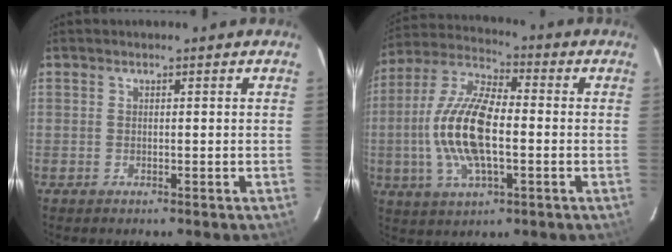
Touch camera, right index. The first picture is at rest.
{"total": 15.7, "force": [-1.8, 6.4, 14.2], "torque": [-0.294, 0.005, -0.040]}